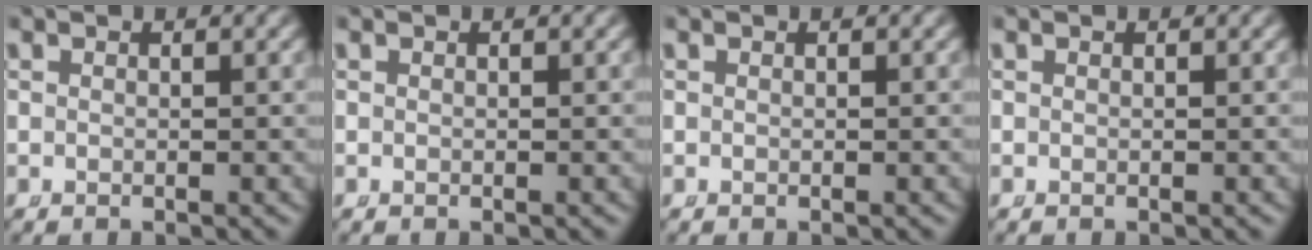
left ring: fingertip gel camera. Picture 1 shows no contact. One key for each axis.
{"total": 0.0}
{"total": 0.0}
{"total": 0.0}